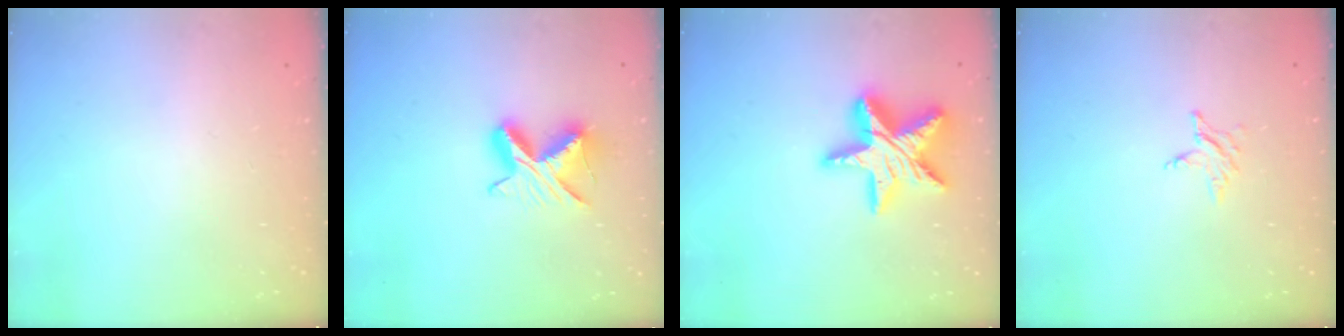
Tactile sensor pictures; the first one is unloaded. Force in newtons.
{"total": 8.9, "press": 8.9, "slide": 0.1}
{"total": 18.3, "press": 18.3, "slide": 1.2}
{"total": 2.9, "press": 2.9, "slide": 0.3}